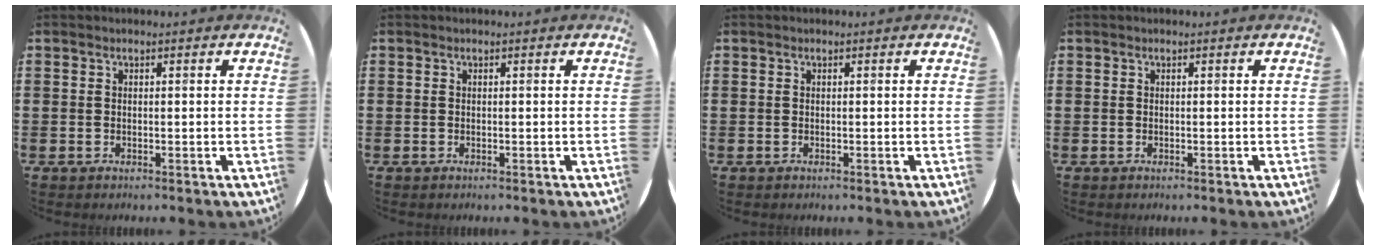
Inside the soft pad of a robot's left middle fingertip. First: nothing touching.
{"total": 0.0}
{"total": 0.0}
{"total": 0.0}